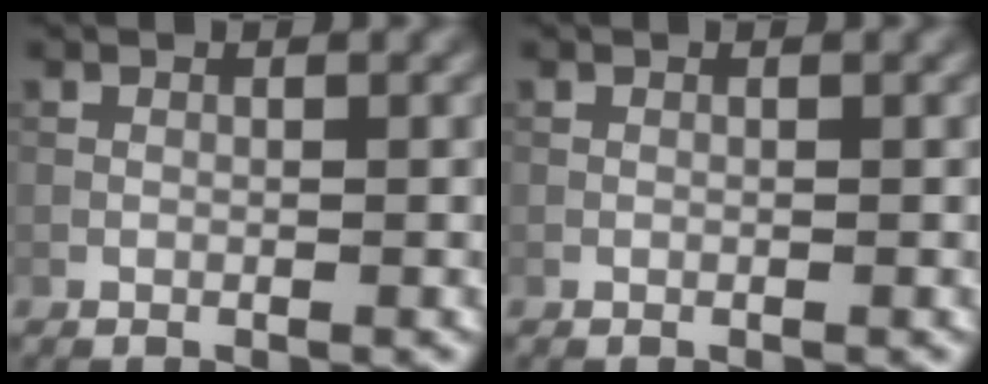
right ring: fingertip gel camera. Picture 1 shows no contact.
{"total": 0.0}